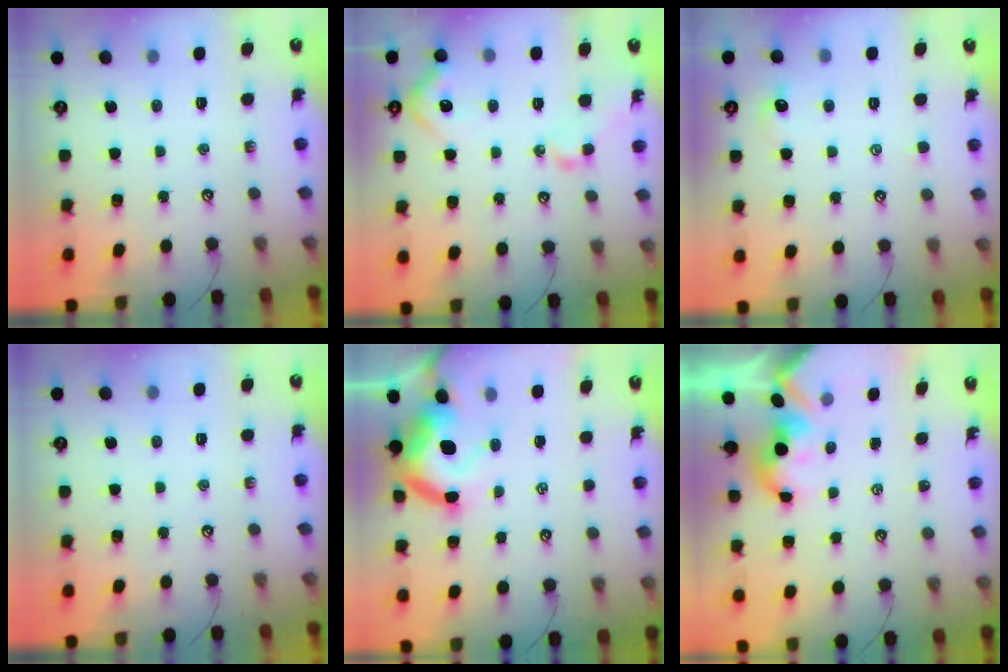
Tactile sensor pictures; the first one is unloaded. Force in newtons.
{"total": 6.1, "press": 6.0, "slide": 1.2}
{"total": 1.9, "press": 1.8, "slide": 0.4}
{"total": 0.0}
{"total": 10.8, "press": 10.6, "slide": 2.2}
{"total": 1.8, "press": 1.8, "slide": 0.1}